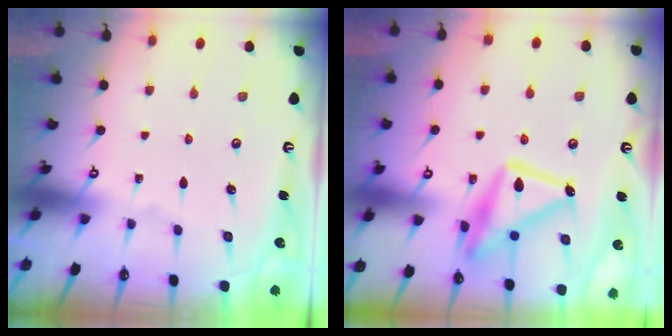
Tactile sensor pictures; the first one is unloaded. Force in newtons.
{"total": 17.6, "press": 17.5, "slide": 1.2}